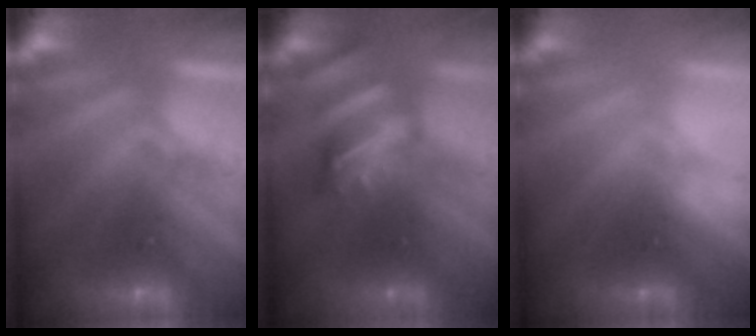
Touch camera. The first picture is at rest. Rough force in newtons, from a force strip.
{"total": 4.7}
{"total": 2.7}